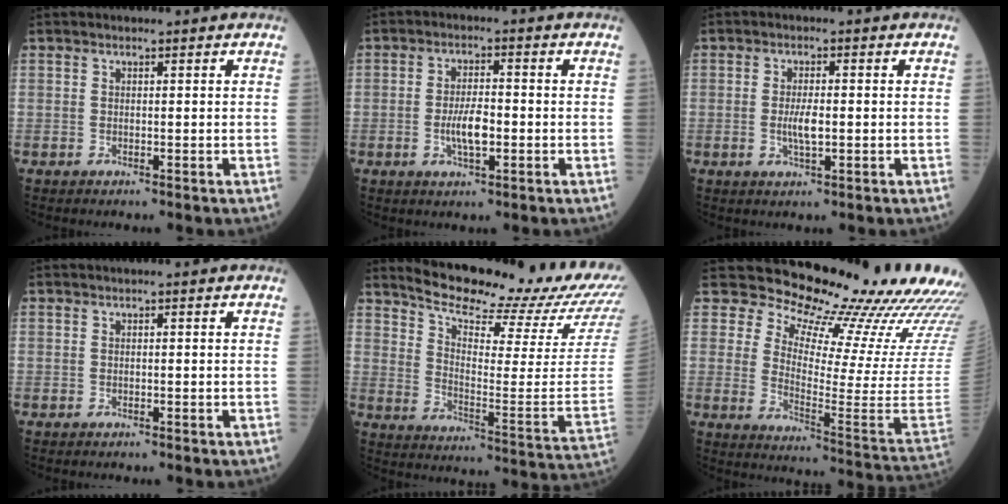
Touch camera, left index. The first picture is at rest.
{"total": 4.9, "force": [-1.3, 1.5, 4.5], "torque": [-0.089, -0.003, -0.025]}
{"total": 3.3, "force": [-0.6, 0.7, 3.2], "torque": [-0.066, -0.006, -0.011]}
{"total": 0.0}
{"total": 22.0, "force": [20.7, 0.9, 7.2], "torque": [-0.126, -0.101, 0.269]}
{"total": 20.4, "force": [18.7, 0.9, 8.1], "torque": [-0.141, -0.122, 0.234]}